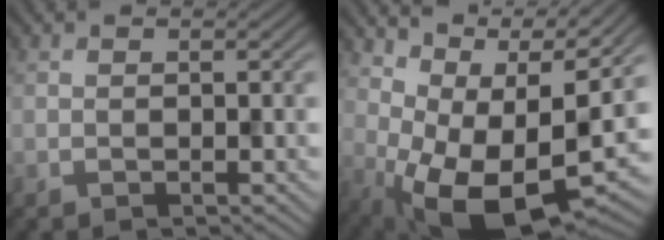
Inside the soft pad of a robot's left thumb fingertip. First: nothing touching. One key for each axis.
{"total": 13.5, "fx": 2.1, "fy": 6.5, "fz": 11.6, "tx": -0.194, "ty": -0.011, "tz": 0.055}